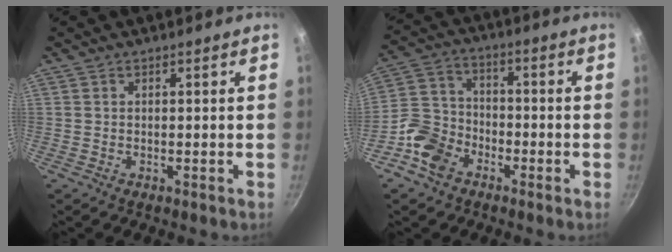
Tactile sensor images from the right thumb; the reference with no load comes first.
{"total": 9.8, "force": [-5.4, 6.9, 4.4], "torque": [-0.063, 0.041, -0.117]}